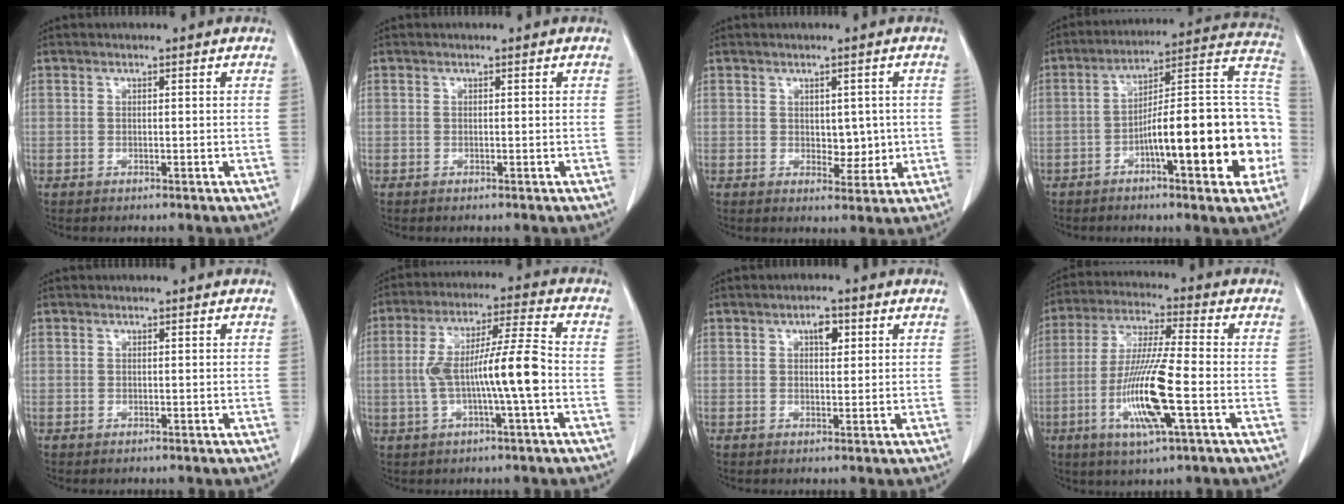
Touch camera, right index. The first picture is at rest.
{"total": 0.0}
{"total": 3.8, "force": [0.2, 2.4, 3.0], "torque": [-0.029, -0.002, 0.010]}
{"total": 20.4, "force": [-5.8, 3.6, 19.3], "torque": [-0.213, 0.039, -0.077]}
{"total": 0.0}
{"total": 11.4, "force": [-1.6, 0.5, 11.3], "torque": [-0.213, 0.020, -0.031]}
{"total": 2.7, "force": [1.1, 1.3, 2.1], "torque": [-0.031, 0.003, 0.017]}
{"total": 13.4, "force": [-3.8, 0.6, 12.8], "torque": [-0.258, -0.016, -0.074]}